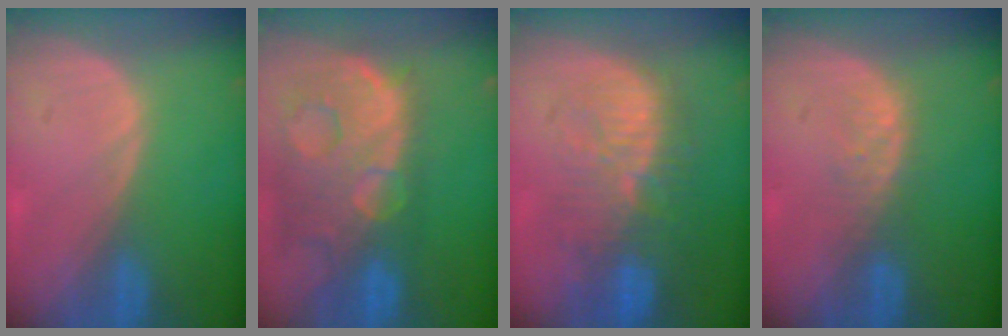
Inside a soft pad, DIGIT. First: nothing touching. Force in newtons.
{"total": 14.3, "press": 11.6, "slide": 8.4}
{"total": 11.1, "press": 9.9, "slide": 5.0}
{"total": 2.8, "press": 2.8, "slide": 0.3}